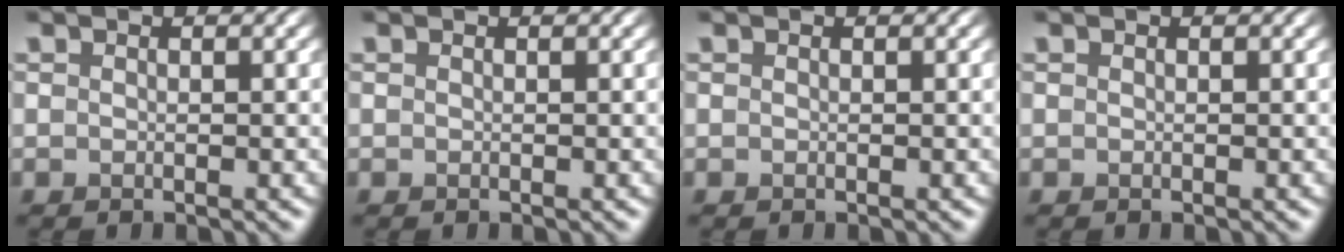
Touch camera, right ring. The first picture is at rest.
{"total": 0.0}
{"total": 0.0}
{"total": 0.0}